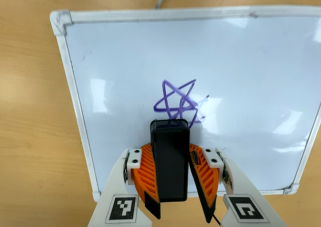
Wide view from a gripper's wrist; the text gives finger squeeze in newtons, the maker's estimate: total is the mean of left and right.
{"total": 13.9, "left": 16.1, "right": 11.6}